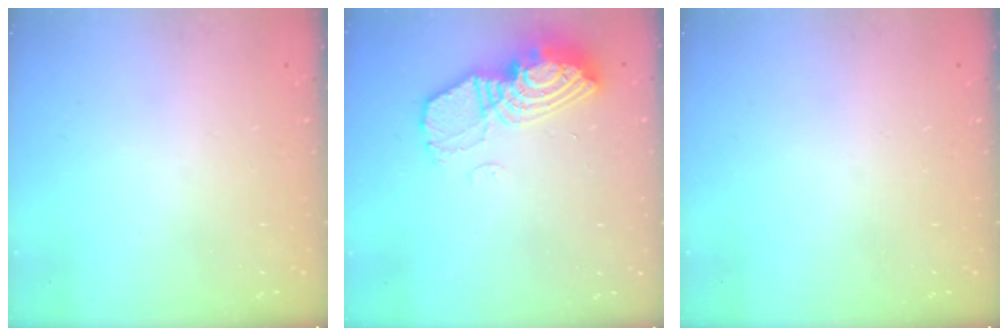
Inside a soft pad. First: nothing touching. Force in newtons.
{"total": 12.9, "press": 12.9, "slide": 1.2}
{"total": 0.0}